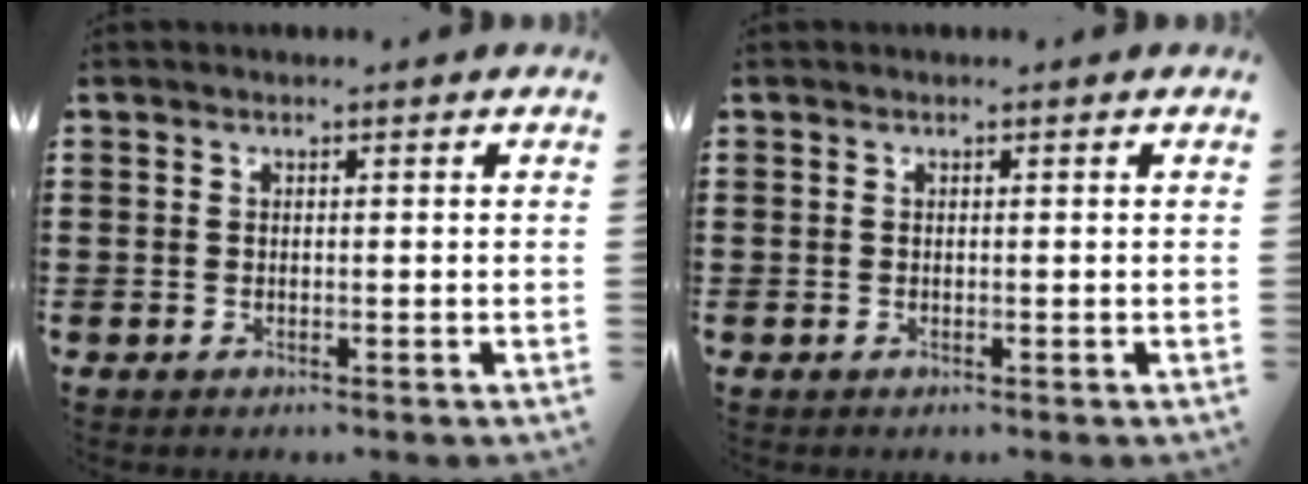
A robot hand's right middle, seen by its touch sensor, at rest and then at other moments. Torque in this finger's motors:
{"motor_torque": [0.00, 0.00, 0.00, 0.00]}